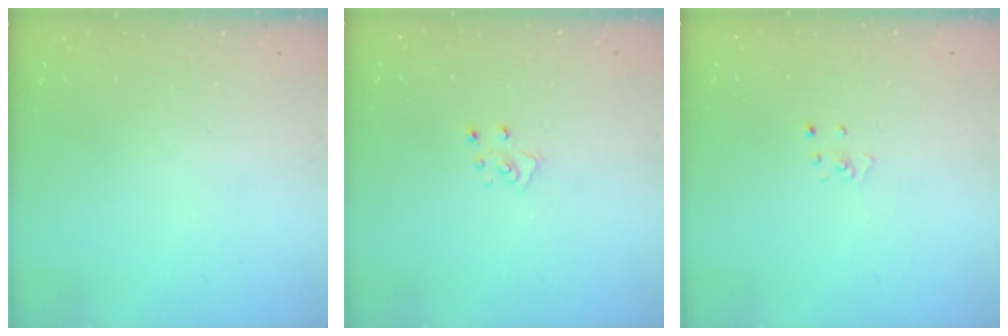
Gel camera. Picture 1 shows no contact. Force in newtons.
{"total": 4.8, "press": 4.8, "slide": 0.2}
{"total": 2.3, "press": 2.3, "slide": 0.2}